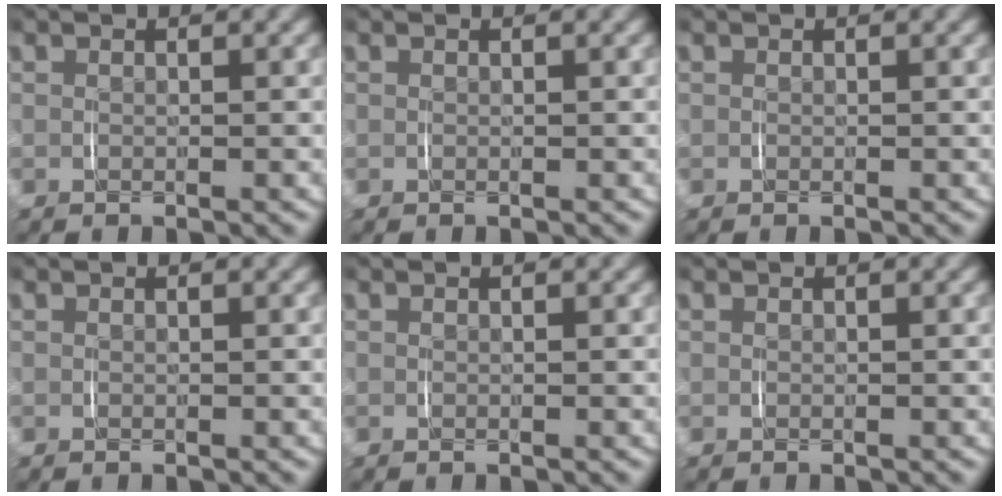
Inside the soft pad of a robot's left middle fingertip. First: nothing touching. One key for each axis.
{"total": 0.0}
{"total": 0.0}
{"total": 0.0}
{"total": 0.0}
{"total": 0.0}